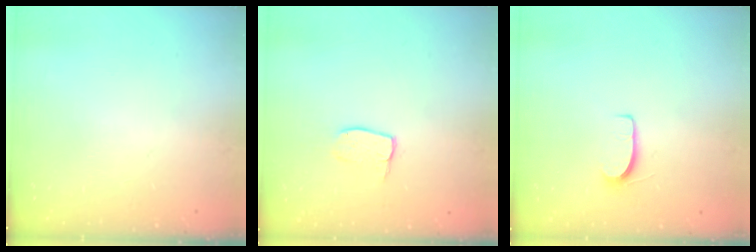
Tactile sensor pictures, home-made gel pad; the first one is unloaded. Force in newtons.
{"total": 6.3, "press": 6.3, "slide": 0.2}
{"total": 6.2, "press": 6.2, "slide": 0.6}